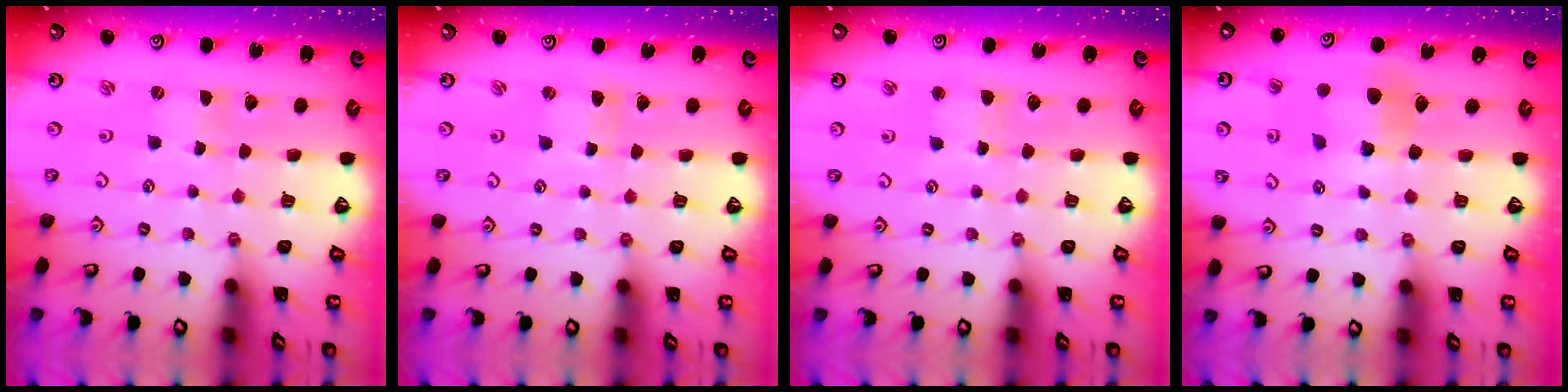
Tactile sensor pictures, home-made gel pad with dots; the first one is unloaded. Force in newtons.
{"total": 0.7, "press": 0.7, "slide": 0.2}
{"total": 3.6, "press": 3.6, "slide": 0.5}
{"total": 7.4, "press": 7.4, "slide": 0.4}